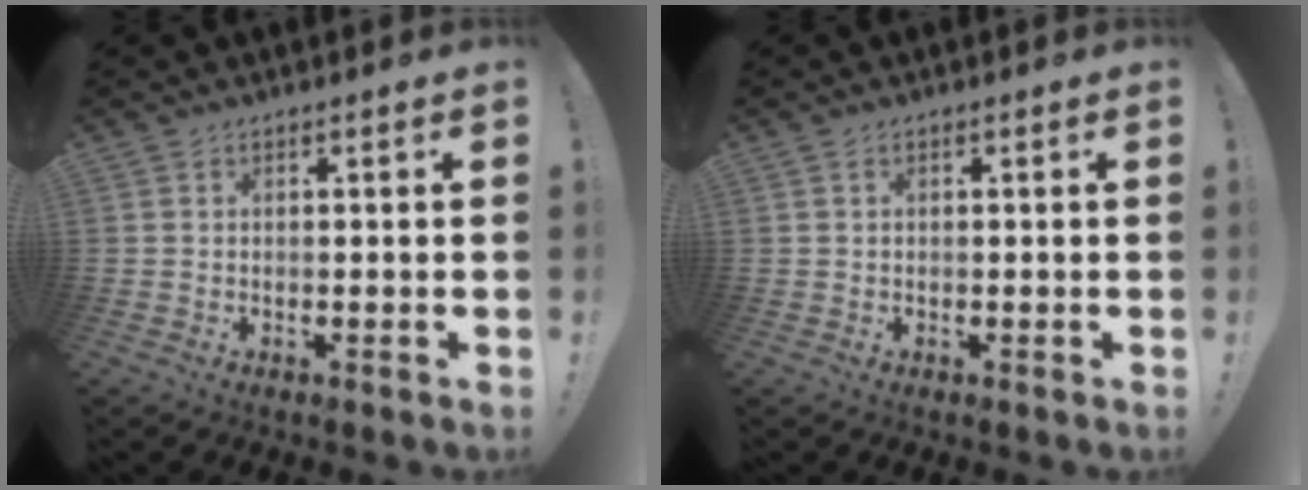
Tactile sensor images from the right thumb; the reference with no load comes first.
{"total": 0.5, "force": [0.3, 0.4, 0.3], "torque": [-0.010, 0.004, 0.006]}